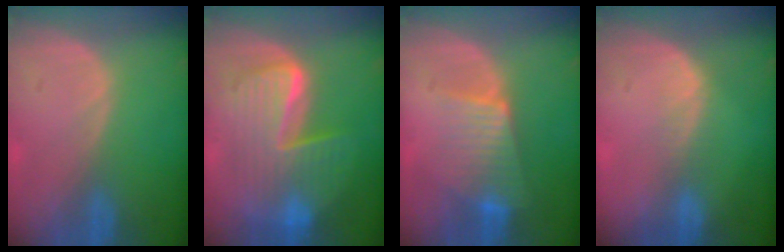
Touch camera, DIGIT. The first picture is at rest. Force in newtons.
{"total": 9.9, "press": 9.9, "slide": 1.0}
{"total": 6.9, "press": 6.2, "slide": 2.9}
{"total": 2.3, "press": 1.6, "slide": 1.6}